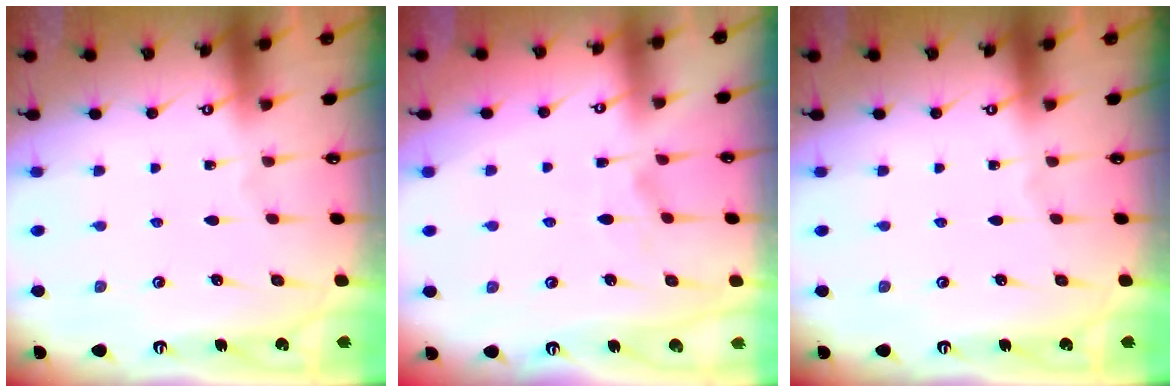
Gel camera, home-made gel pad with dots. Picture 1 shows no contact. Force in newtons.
{"total": 2.9, "press": 2.8, "slide": 1.0}
{"total": 0.0}